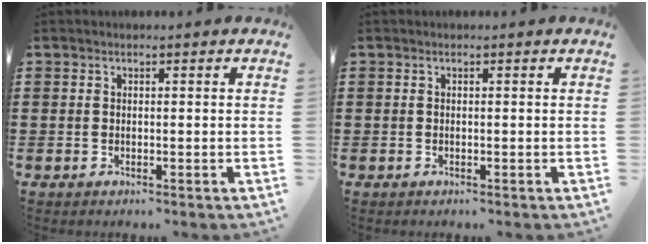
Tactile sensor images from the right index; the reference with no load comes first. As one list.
[{"total": 0.0}]